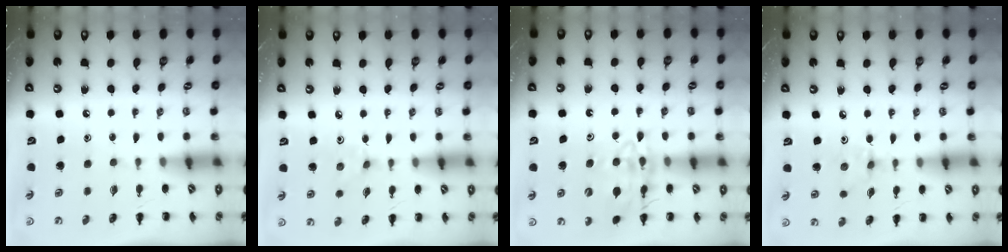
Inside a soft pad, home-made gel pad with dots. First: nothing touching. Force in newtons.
{"total": 2.0, "press": 1.9, "slide": 0.7}
{"total": 14.3, "press": 14.0, "slide": 2.6}
{"total": 2.4, "press": 2.3, "slide": 0.8}